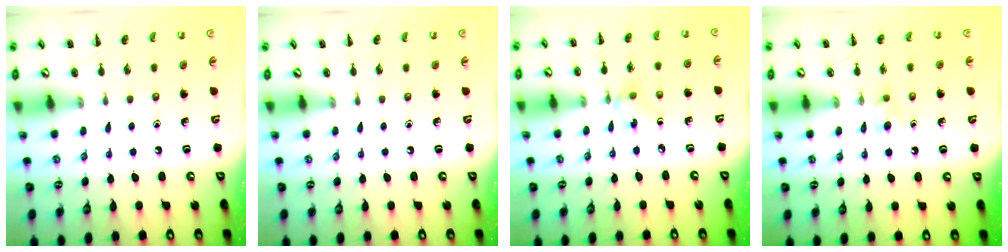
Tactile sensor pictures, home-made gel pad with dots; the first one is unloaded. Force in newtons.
{"total": 0.0}
{"total": 3.7, "press": 3.6, "slide": 0.7}
{"total": 3.2, "press": 2.9, "slide": 1.4}